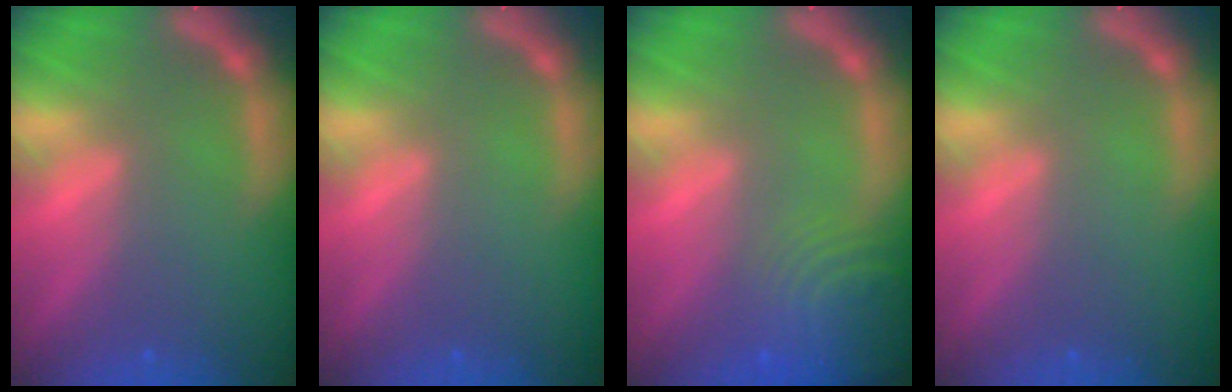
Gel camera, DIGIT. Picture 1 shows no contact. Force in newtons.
{"total": 0.0}
{"total": 8.5}
{"total": 0.0}